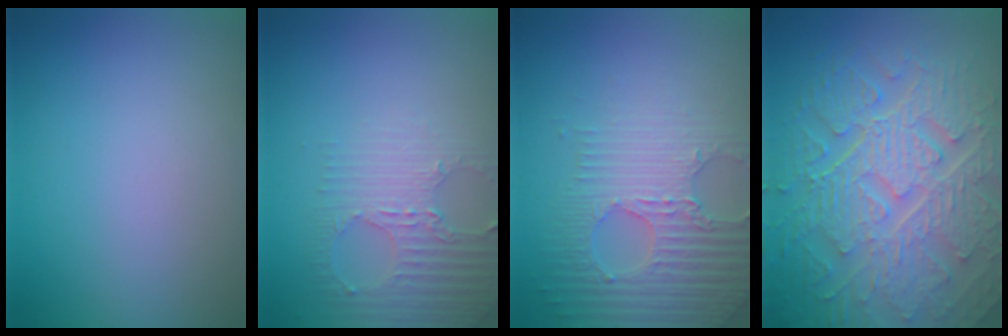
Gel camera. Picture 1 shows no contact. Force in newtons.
{"total": 2.8, "press": 2.5, "slide": 1.3}
{"total": 4.7, "press": 4.2, "slide": 2.1}
{"total": 10.6, "press": 7.0, "slide": 7.9}